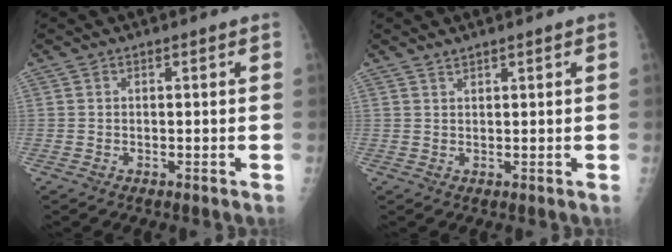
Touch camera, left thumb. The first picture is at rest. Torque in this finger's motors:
{"motor_torque": [-0.40, -0.24, -0.10, -0.07, 0.02]}